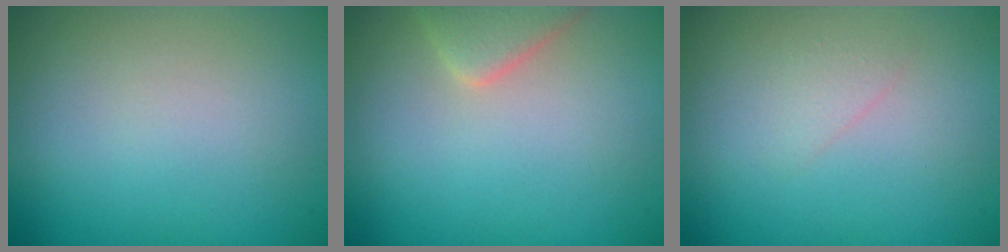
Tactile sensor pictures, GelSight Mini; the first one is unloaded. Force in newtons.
{"total": 2.8, "press": 2.7, "slide": 0.1}
{"total": 1.0, "press": 1.0, "slide": 0.1}